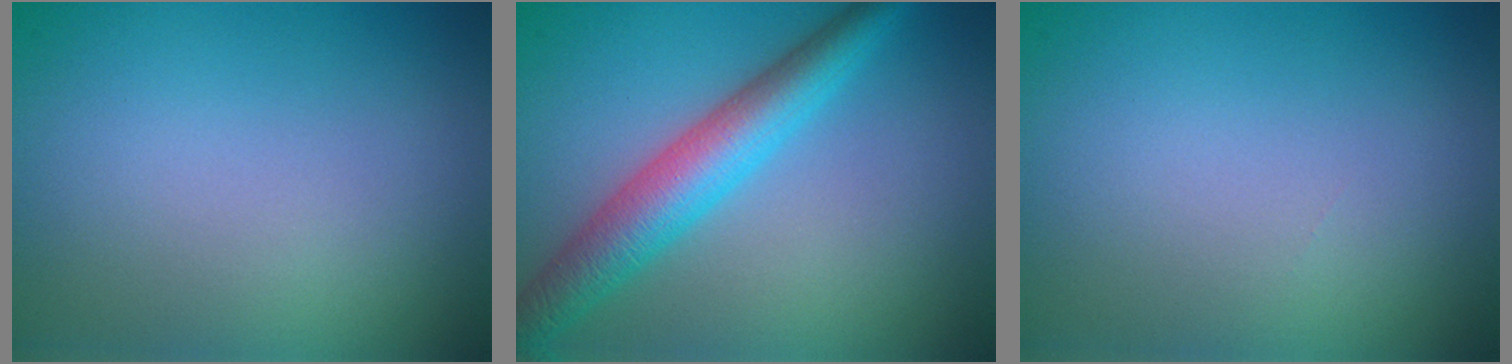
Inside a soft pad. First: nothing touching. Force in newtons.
{"total": 5.6, "press": 5.6, "slide": 0.2}
{"total": 0.0}